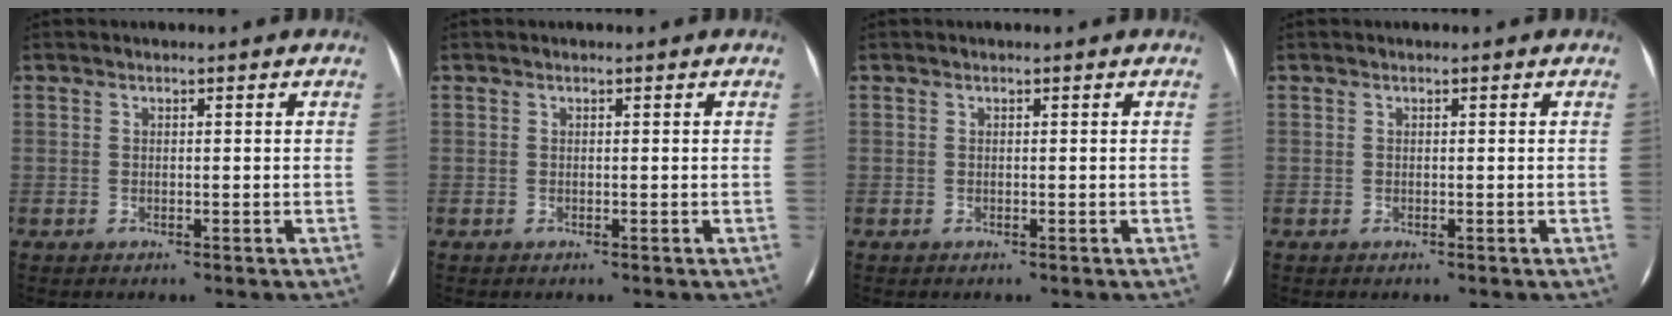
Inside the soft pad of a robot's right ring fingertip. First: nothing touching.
{"total": 0.0}
{"total": 0.0}
{"total": 0.0}